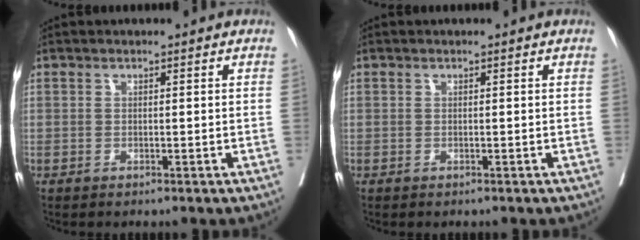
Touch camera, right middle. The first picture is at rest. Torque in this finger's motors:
{"motor_torque": [0.47, -0.56, 0.02, 0.00]}